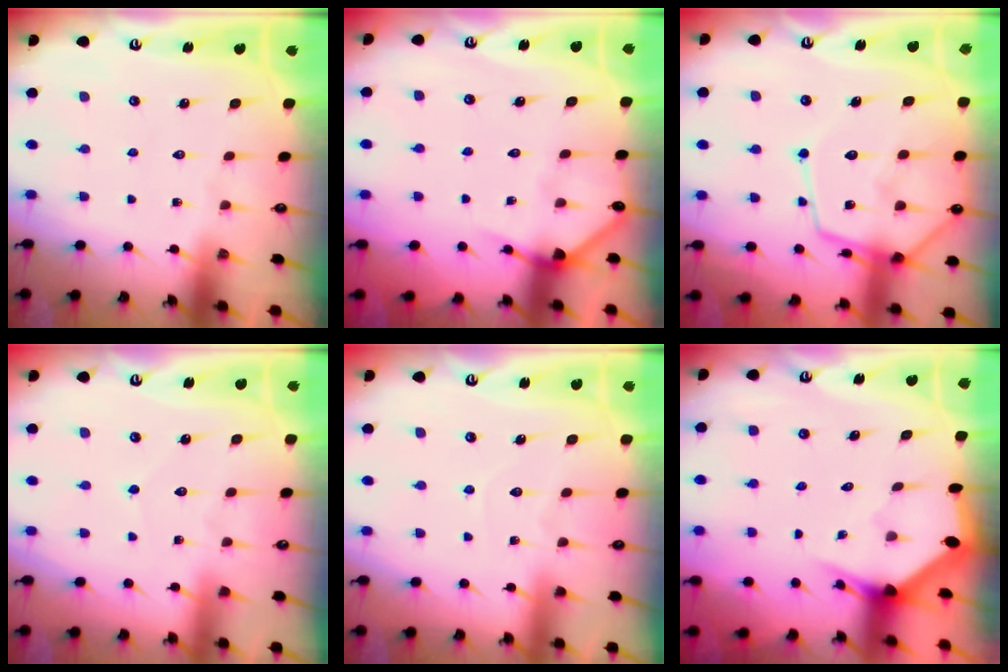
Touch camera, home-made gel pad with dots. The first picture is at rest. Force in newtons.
{"total": 4.5, "press": 4.5, "slide": 0.3}
{"total": 14.0, "press": 13.9, "slide": 1.3}
{"total": 2.6, "press": 2.6, "slide": 0.3}
{"total": 4.4, "press": 4.3, "slide": 0.5}
{"total": 3.1, "press": 3.1, "slide": 0.1}